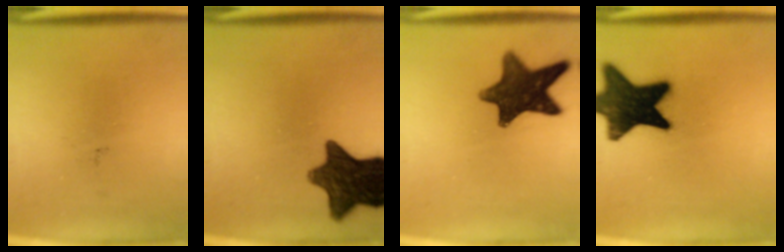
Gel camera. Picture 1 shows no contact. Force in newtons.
{"total": 11.9}
{"total": 12.4}
{"total": 18.0}